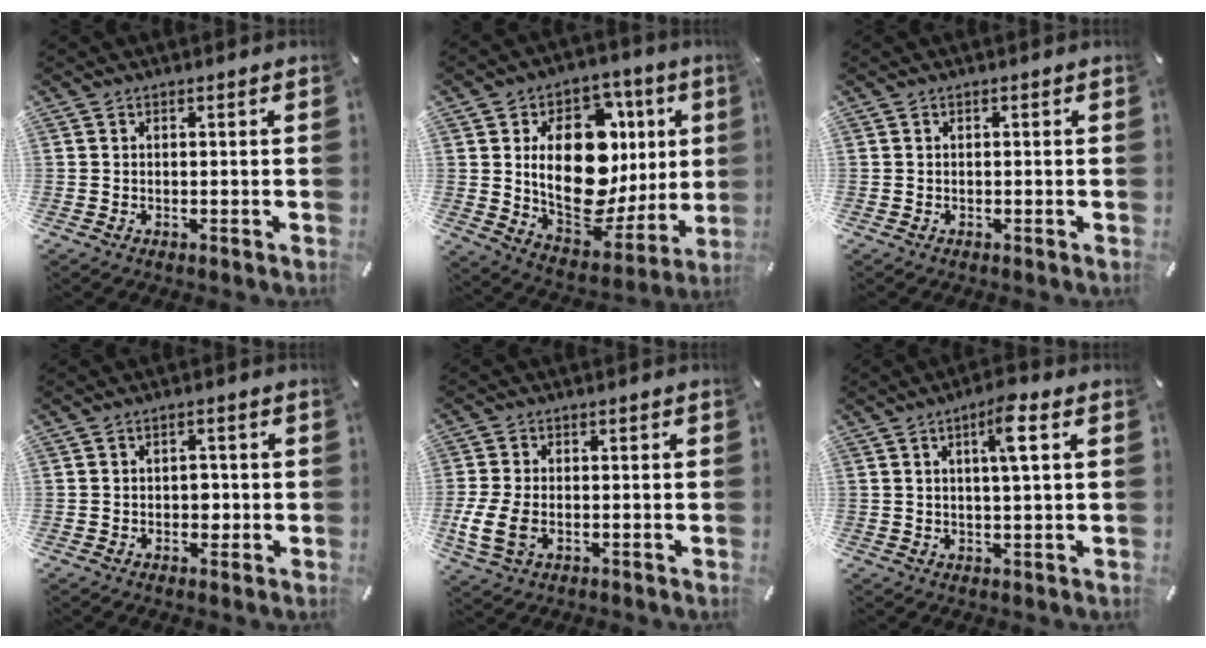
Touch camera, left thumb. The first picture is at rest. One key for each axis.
{"total": 24.6, "fx": 4.9, "fy": 15.5, "fz": 18.5, "tx": -0.307, "ty": -0.042, "tz": 0.087}
{"total": 0.0}
{"total": 2.9, "fx": -0.4, "fy": 2.1, "fz": 1.8, "tx": -0.028, "ty": 0.000, "tz": -0.011}
{"total": 7.9, "fx": -2.0, "fy": 5.2, "fz": 5.5, "tx": -0.127, "ty": 0.002, "tz": -0.035}
{"total": 6.7, "fx": 2.2, "fy": 1.1, "fz": 6.2, "tx": -0.108, "ty": -0.003, "tz": 0.031}